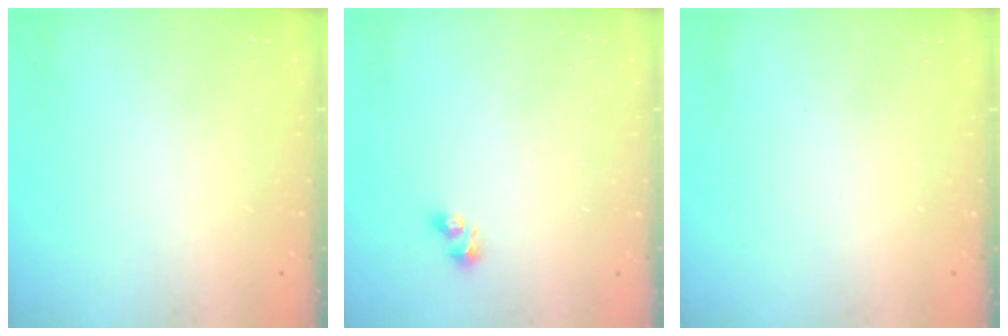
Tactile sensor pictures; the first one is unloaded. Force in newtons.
{"total": 2.7, "press": 2.5, "slide": 1.0}
{"total": 0.0}